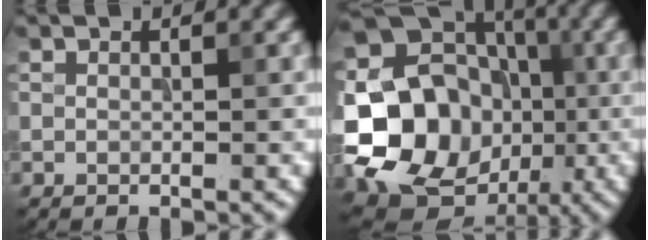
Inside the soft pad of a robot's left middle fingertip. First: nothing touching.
{"total": 19.6, "force": [-2.7, 17.3, 8.9], "torque": [-0.189, 0.001, -0.072]}